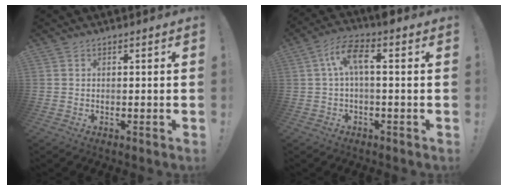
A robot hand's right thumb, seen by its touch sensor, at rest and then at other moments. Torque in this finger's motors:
{"motor_torque": [0.65, 0.83, 0.87, -0.32, 0.15]}